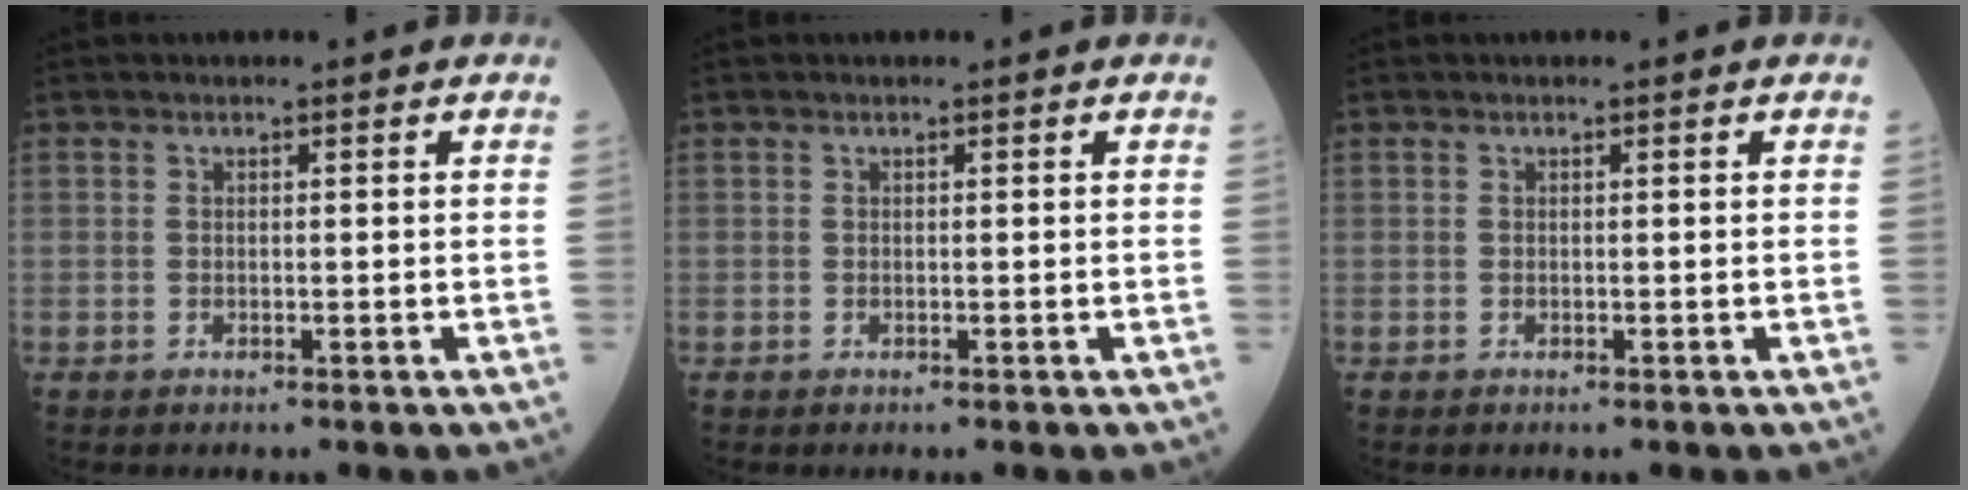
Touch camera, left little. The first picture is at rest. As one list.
[{"total": 0.0}, {"total": 0.0}]